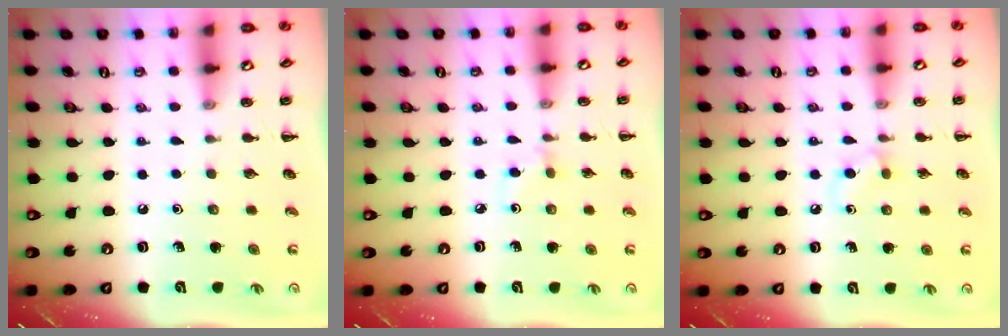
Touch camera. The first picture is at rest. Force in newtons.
{"total": 2.6, "press": 2.4, "slide": 1.0}
{"total": 4.3, "press": 4.1, "slide": 1.2}